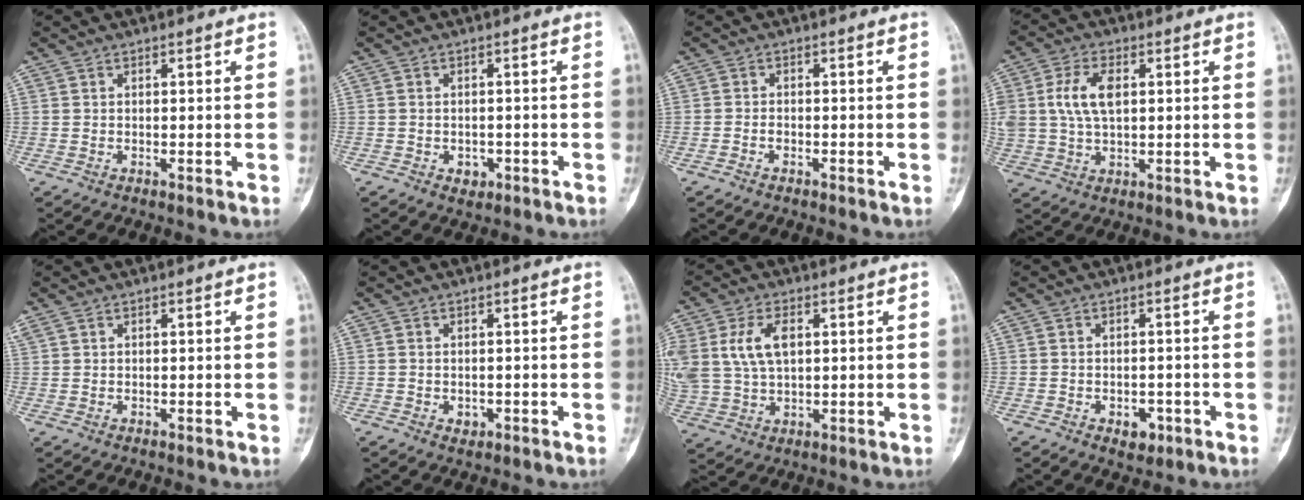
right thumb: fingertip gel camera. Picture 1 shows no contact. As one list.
[{"total": 2.6, "force": [-1.1, 1.9, 1.5], "torque": [-0.005, 0.004, -0.009]}, {"total": 1.0, "force": [-0.7, 0.5, 0.5], "torque": [-0.009, 0.007, -0.014]}, {"total": 8.6, "force": [1.7, 4.9, 6.9], "torque": [-0.141, 0.005, 0.035]}, {"total": 0.8, "force": [0.6, 0.4, 0.4], "torque": [-0.014, 0.016, 0.018]}, {"total": 1.3, "force": [-0.6, 0.9, 0.8], "torque": [-0.006, 0.003, -0.006]}, {"total": 12.1, "force": [3.0, 7.4, 9.1], "torque": [-0.201, 0.003, 0.066]}, {"total": 3.3, "force": [-1.5, 2.0, 2.0], "torque": [-0.014, 0.007, -0.015]}]